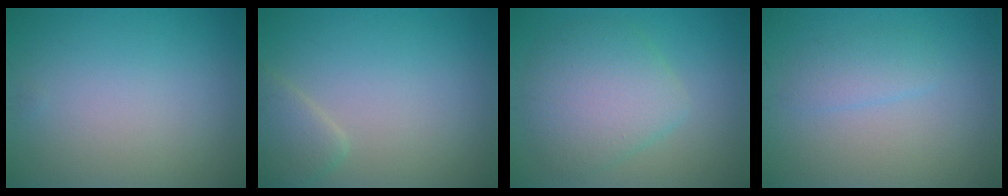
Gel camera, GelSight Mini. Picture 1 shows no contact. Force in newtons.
{"total": 2.3, "press": 2.3, "slide": 0.2}
{"total": 5.4, "press": 5.4, "slide": 0.3}
{"total": 1.8, "press": 1.8, "slide": 0.0}